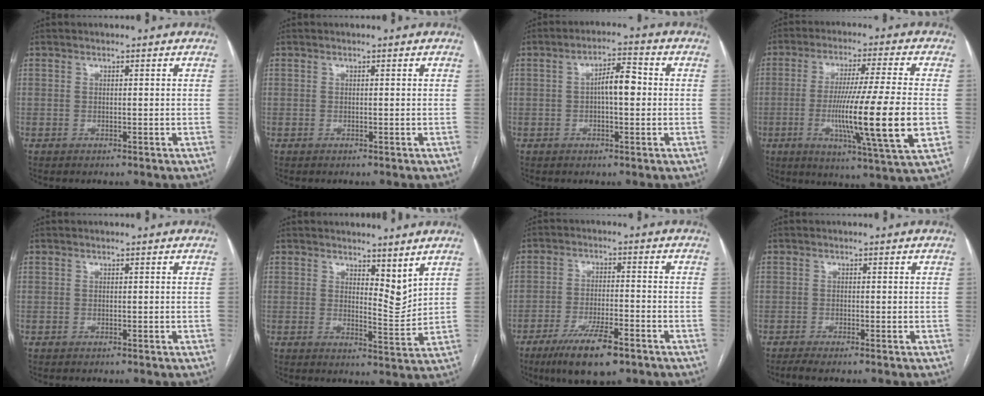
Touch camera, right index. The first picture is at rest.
{"total": 0.0}
{"total": 5.4, "force": [0.1, 1.6, 5.2], "torque": [-0.088, 0.017, -0.001]}
{"total": 17.5, "force": [-3.0, -0.6, 17.2], "torque": [-0.290, -0.024, -0.053]}
{"total": 0.0}
{"total": 4.6, "force": [3.4, 1.5, 2.7], "torque": [-0.042, -0.017, 0.059]}
{"total": 10.1, "force": [-6.4, 2.3, 7.4], "torque": [-0.134, -0.017, -0.105]}
{"total": 1.9, "force": [-1.5, -0.2, 1.1], "torque": [-0.023, -0.004, -0.029]}